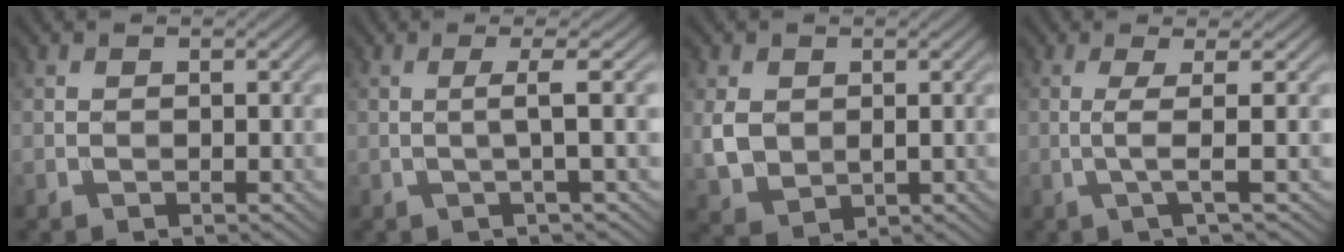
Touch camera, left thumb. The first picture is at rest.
{"total": 2.9, "force": [0.2, 0.0, 2.9], "torque": [-0.052, 0.009, -0.007]}
{"total": 4.7, "force": [0.5, 3.6, 3.1], "torque": [-0.083, -0.009, 0.018]}
{"total": 3.2, "force": [0.1, 0.2, 3.2], "torque": [-0.064, 0.004, -0.011]}